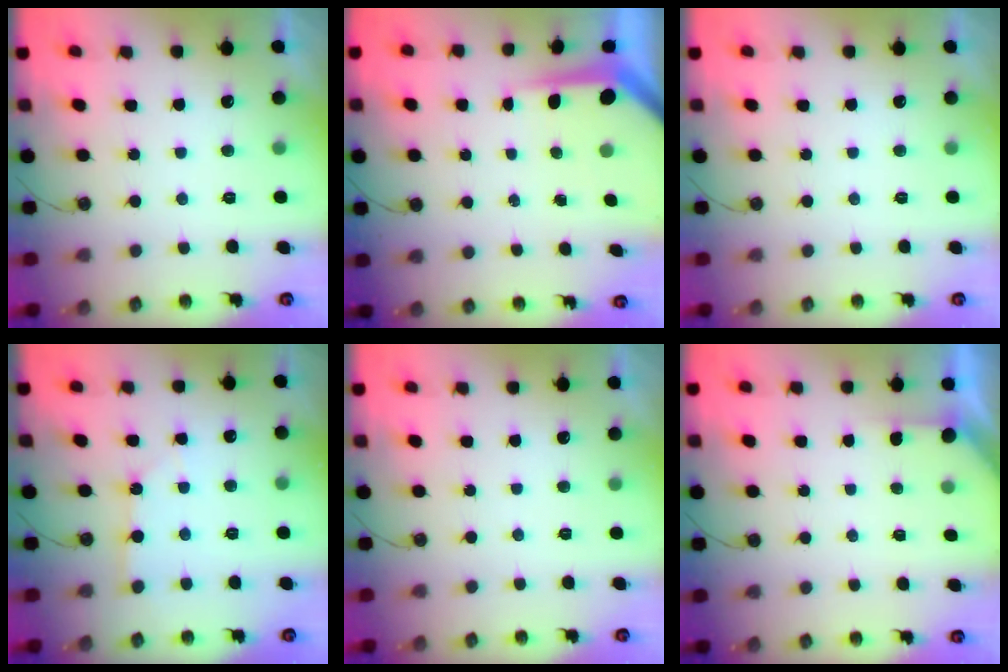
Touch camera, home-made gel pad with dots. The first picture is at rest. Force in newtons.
{"total": 5.0, "press": 5.0, "slide": 0.5}
{"total": 0.0}
{"total": 2.1, "press": 2.1, "slide": 0.3}
{"total": 0.0}
{"total": 2.0, "press": 2.0, "slide": 0.2}